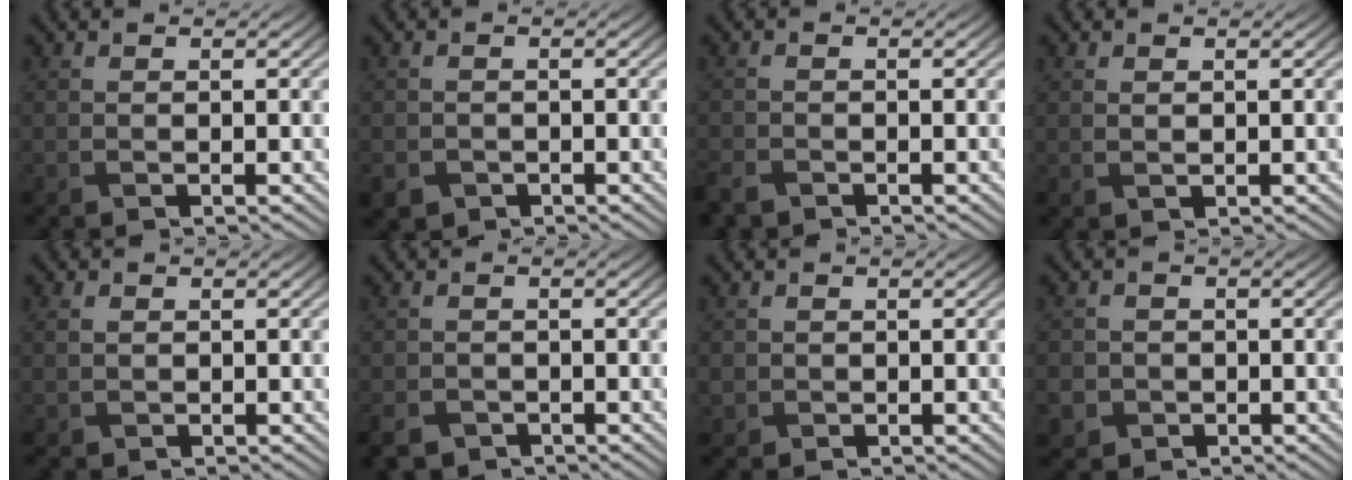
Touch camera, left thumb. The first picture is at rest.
{"total": 2.0, "force": [-1.2, 1.6, 0.4], "torque": [-0.011, -0.010, -0.026]}
{"total": 2.5, "force": [-2.2, 0.9, 0.7], "torque": [-0.022, -0.011, -0.052]}
{"total": 0.7, "force": [0.5, 0.4, 0.4], "torque": [-0.013, -0.003, 0.014]}
{"total": 1.8, "force": [0.2, 1.5, 0.9], "torque": [-0.027, -0.002, 0.007]}
{"total": 2.6, "force": [-1.8, 1.7, 0.8], "torque": [-0.023, -0.010, -0.038]}
{"total": 1.1, "force": [0.0, 1.0, -0.1], "torque": [0.003, -0.004, -0.002]}
{"total": 3.2, "force": [-1.2, 2.9, 0.7], "torque": [-0.020, -0.008, -0.029]}